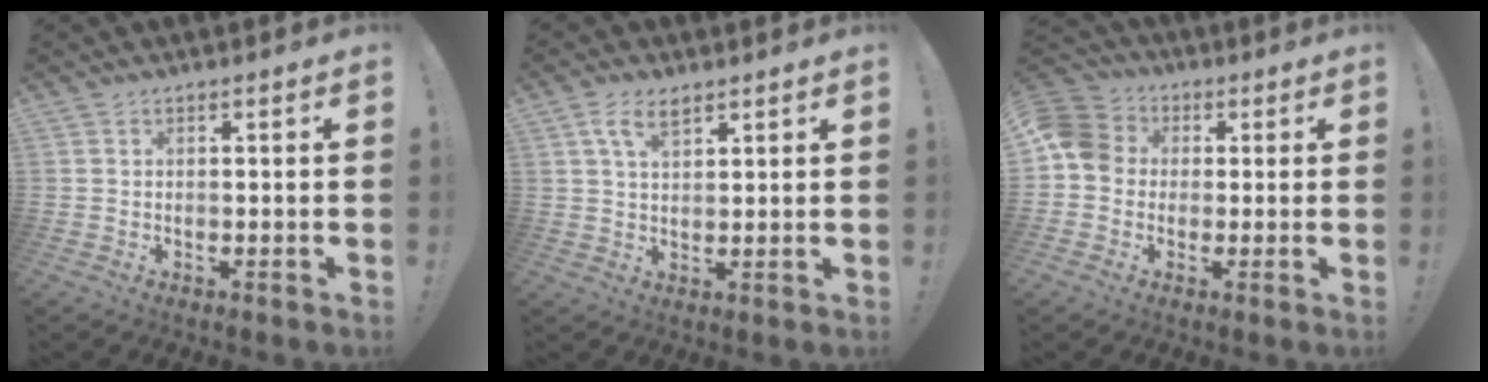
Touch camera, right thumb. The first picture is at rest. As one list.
[{"total": 6.0, "force": [3.3, 3.0, 4.0], "torque": [-0.077, -0.002, 0.062]}, {"total": 9.0, "force": [0.4, 7.9, 4.1], "torque": [-0.068, 0.016, 0.011]}]